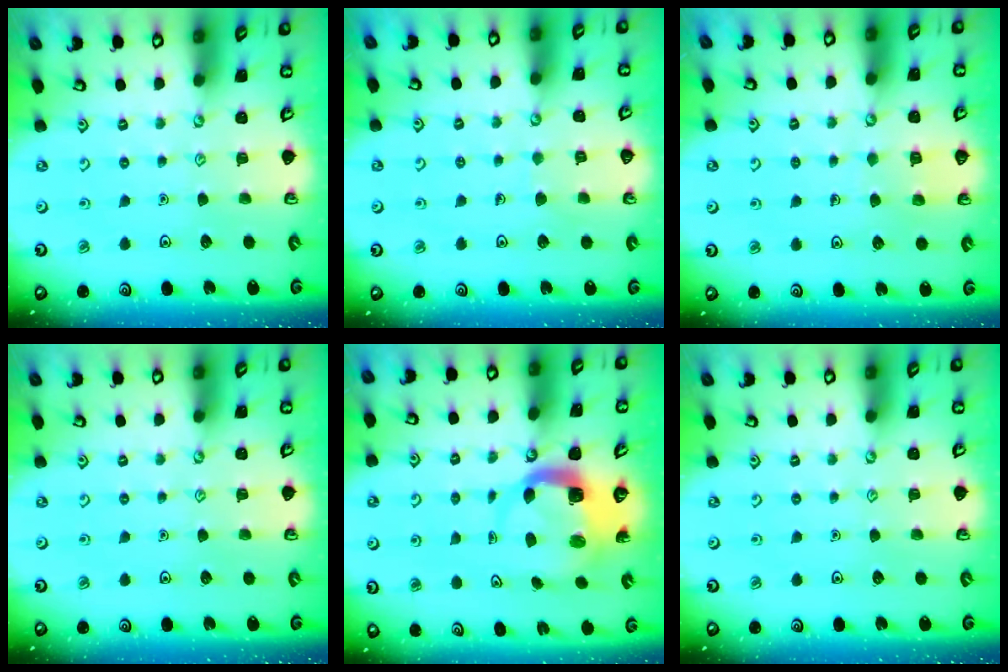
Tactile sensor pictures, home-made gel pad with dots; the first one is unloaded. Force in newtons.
{"total": 3.9, "press": 3.9, "slide": 0.2}
{"total": 3.6, "press": 3.6, "slide": 0.3}
{"total": 0.0}
{"total": 5.5, "press": 5.4, "slide": 0.8}
{"total": 0.0}